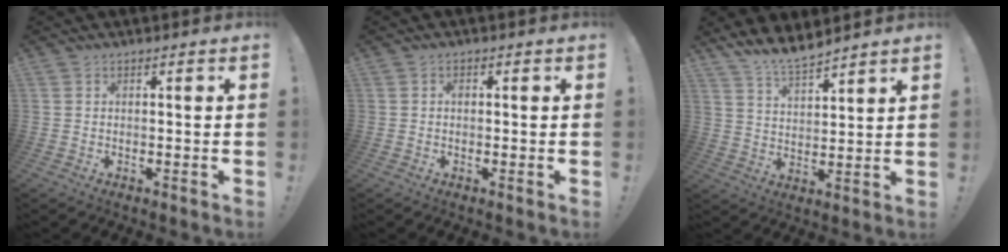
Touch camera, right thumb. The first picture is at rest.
{"total": 0.9, "force": [-0.2, 0.7, 0.5], "torque": [-0.002, 0.001, -0.007]}
{"total": 8.4, "force": [7.7, 1.7, 2.9], "torque": [-0.053, -0.056, 0.144]}